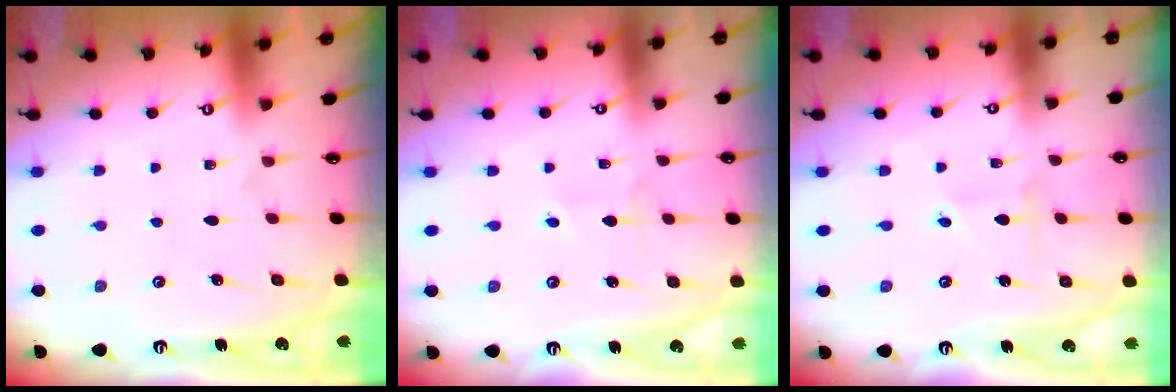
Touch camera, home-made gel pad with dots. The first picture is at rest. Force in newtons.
{"total": 2.8, "press": 2.8, "slide": 0.3}
{"total": 1.8, "press": 1.7, "slide": 0.2}